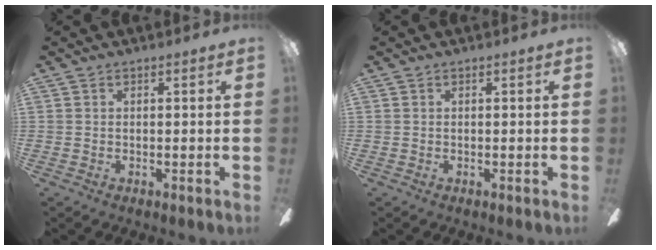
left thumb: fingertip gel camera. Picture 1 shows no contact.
{"total": 0.0}